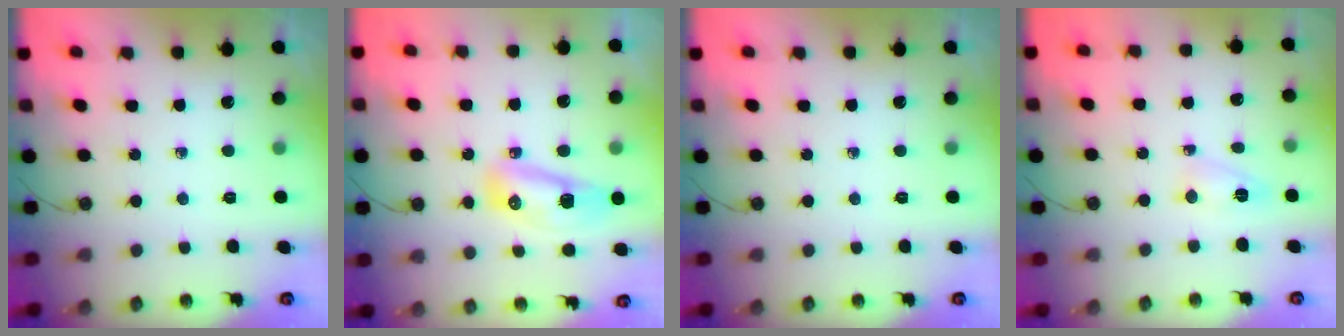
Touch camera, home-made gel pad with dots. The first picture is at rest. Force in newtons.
{"total": 17.2, "press": 12.7, "slide": 11.6}
{"total": 0.0}
{"total": 3.8, "press": 3.7, "slide": 0.7}